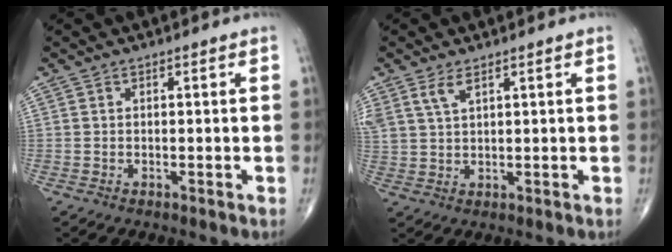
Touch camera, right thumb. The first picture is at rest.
{"total": 3.8, "force": [2.4, 1.5, 2.5], "torque": [-0.057, -0.004, 0.057]}